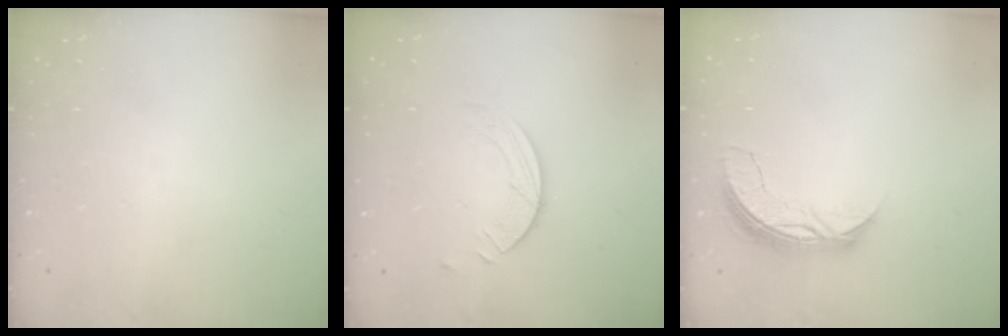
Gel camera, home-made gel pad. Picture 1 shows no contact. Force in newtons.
{"total": 3.7, "press": 3.7, "slide": 0.4}
{"total": 7.2, "press": 7.2, "slide": 0.5}